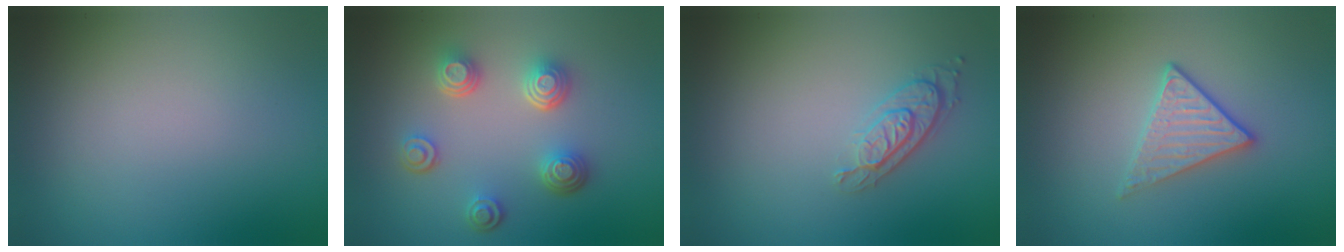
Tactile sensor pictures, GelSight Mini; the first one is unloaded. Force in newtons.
{"total": 4.5, "press": 3.4, "slide": 2.9}
{"total": 2.1, "press": 1.8, "slide": 1.1}
{"total": 2.7, "press": 2.4, "slide": 1.2}